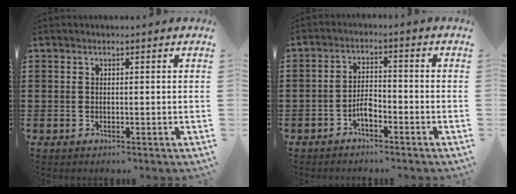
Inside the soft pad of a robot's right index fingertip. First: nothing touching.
{"total": 3.4, "force": [-2.1, 1.2, 2.4], "torque": [-0.054, 0.002, -0.042]}